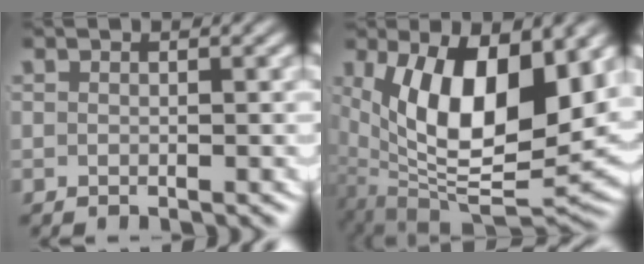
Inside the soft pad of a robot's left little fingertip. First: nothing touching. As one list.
[{"total": 13.7, "force": [-1.3, 7.3, 11.6], "torque": [-0.226, -0.056, 0.013]}]